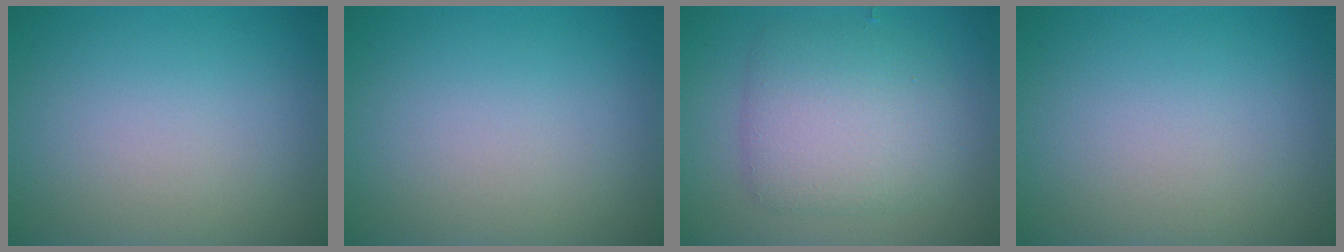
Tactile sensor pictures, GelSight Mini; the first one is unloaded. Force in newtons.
{"total": 0.0}
{"total": 5.1, "press": 5.1, "slide": 0.1}
{"total": 0.0}